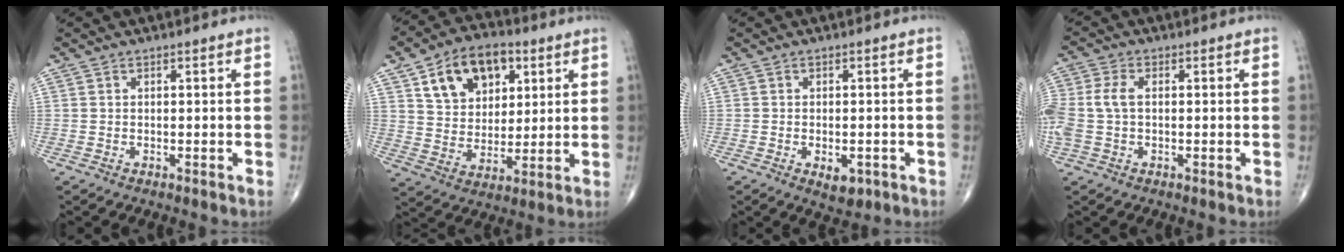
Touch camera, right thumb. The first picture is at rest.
{"total": 14.7, "force": [6.3, 9.9, 8.9], "torque": [-0.110, -0.014, 0.109]}
{"total": 4.0, "force": [-1.5, 2.1, 3.0], "torque": [-0.036, 0.001, -0.013]}
{"total": 6.7, "force": [-0.1, 4.1, 5.3], "torque": [-0.149, 0.013, -0.002]}